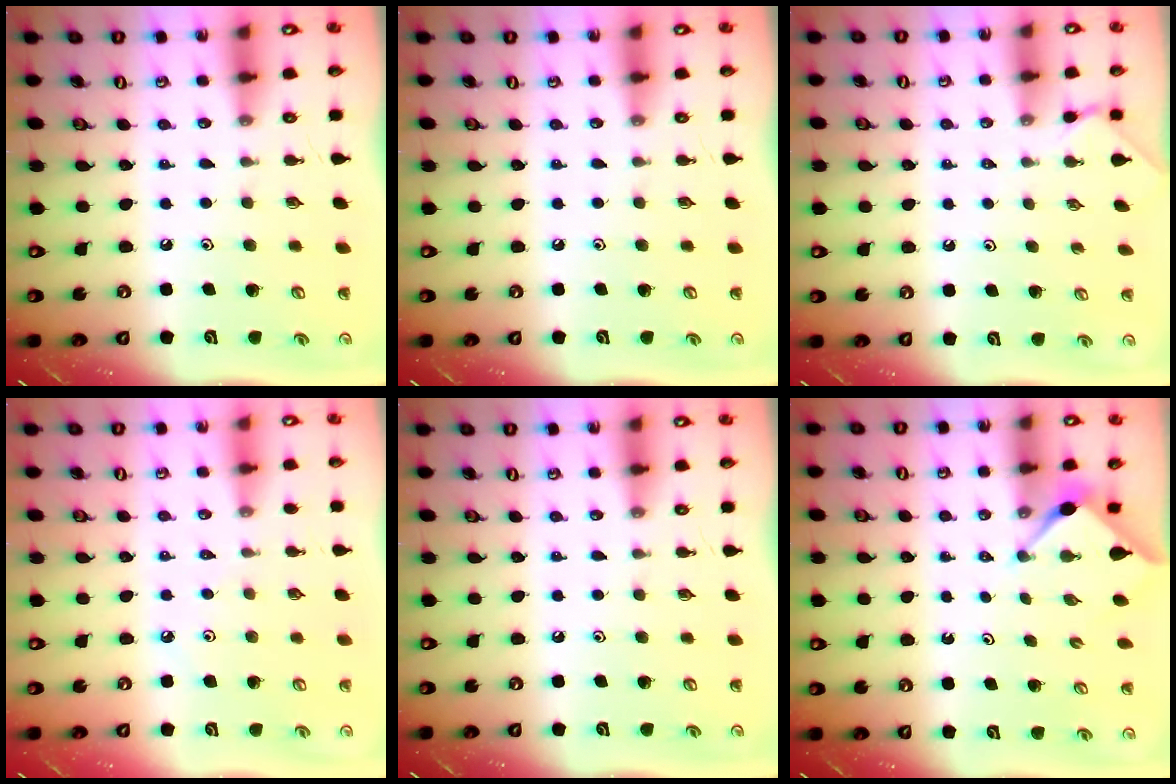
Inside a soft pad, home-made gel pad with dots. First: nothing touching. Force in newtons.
{"total": 0.0}
{"total": 1.4, "press": 1.4, "slide": 0.2}
{"total": 2.0, "press": 2.0, "slide": 0.5}
{"total": 0.0}
{"total": 3.0, "press": 3.0, "slide": 0.3}